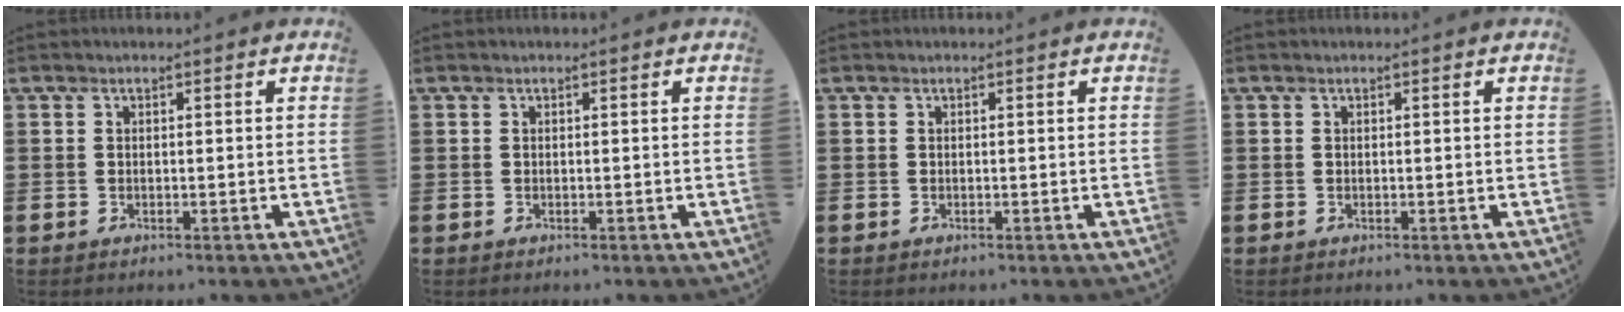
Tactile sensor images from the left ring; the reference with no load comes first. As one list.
[{"total": 0.0}, {"total": 0.0}, {"total": 0.0}]